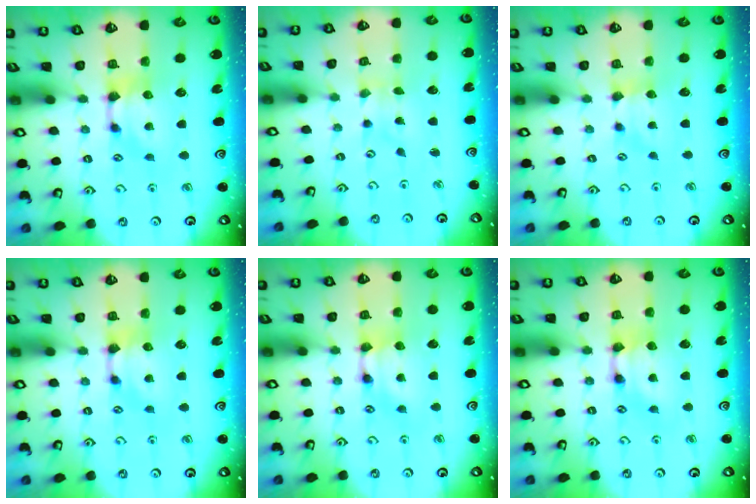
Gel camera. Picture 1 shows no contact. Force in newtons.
{"total": 4.7, "press": 4.6, "slide": 0.6}
{"total": 1.5, "press": 1.5, "slide": 0.2}
{"total": 0.0}
{"total": 1.8, "press": 1.7, "slide": 0.1}
{"total": 1.8, "press": 1.8, "slide": 0.2}